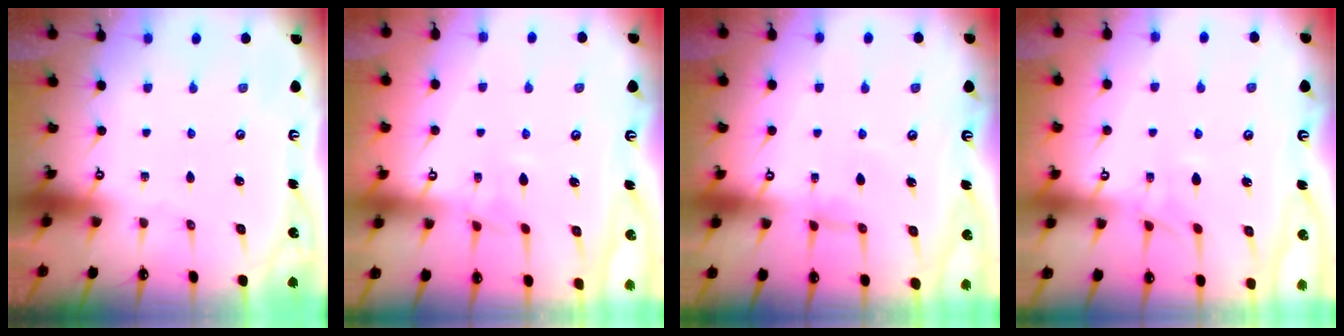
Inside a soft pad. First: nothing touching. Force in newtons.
{"total": 2.4, "press": 2.3, "slide": 0.7}
{"total": 1.1, "press": 0.9, "slide": 0.5}
{"total": 1.6, "press": 1.4, "slide": 0.8}